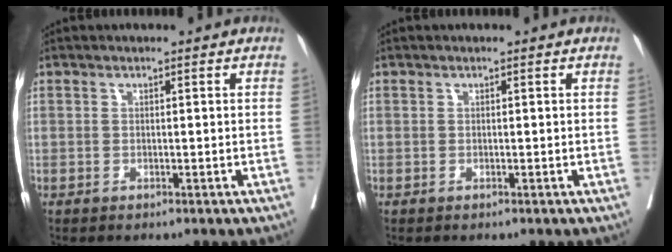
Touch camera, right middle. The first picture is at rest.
{"total": 0.0}